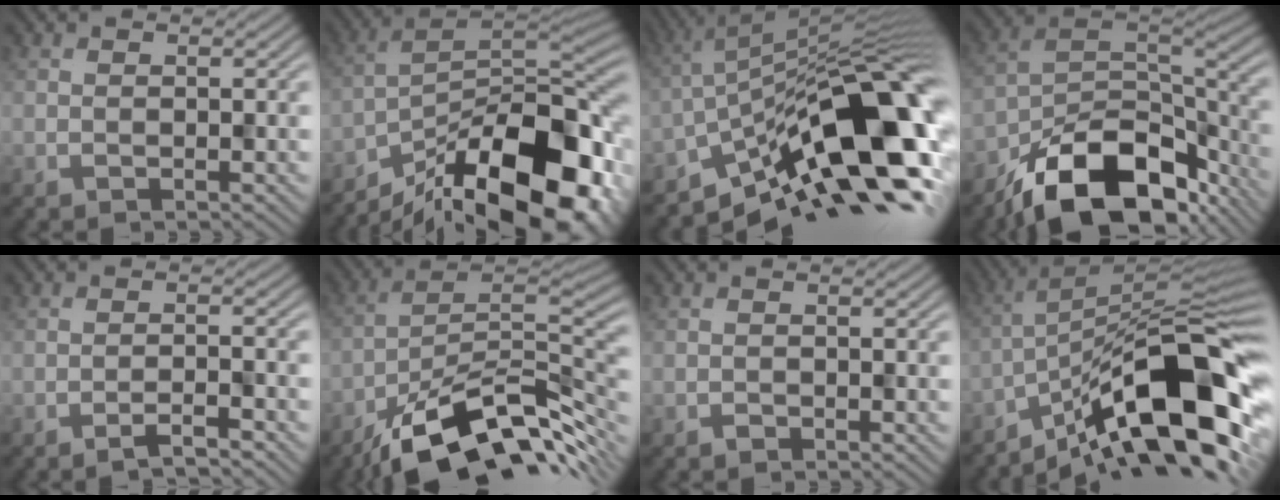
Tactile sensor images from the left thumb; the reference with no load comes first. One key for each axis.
{"total": 18.7, "fx": -11.6, "fy": 6.6, "fz": 13.0, "tx": -0.217, "ty": -0.021, "tz": -0.193}
{"total": 18.2, "fx": -7.8, "fy": 7.1, "fz": 14.8, "tx": -0.218, "ty": 0.013, "tz": -0.161}
{"total": 16.7, "fx": -11.1, "fy": 8.1, "fz": 9.5, "tx": -0.198, "ty": -0.038, "tz": -0.177}
{"total": 2.7, "fx": -2.1, "fy": 0.1, "fz": 1.7, "tx": -0.027, "ty": 0.008, "tz": -0.043}
{"total": 15.1, "fx": -10.1, "fy": 4.8, "fz": 10.1, "tx": -0.172, "ty": -0.004, "tz": -0.180}
{"total": 0.6, "fx": -0.5, "fy": 0.3, "fz": 0.2, "tx": -0.003, "ty": 0.000, "tz": -0.009}
{"total": 15.7, "fx": -8.6, "fy": 4.5, "fz": 12.4, "tx": -0.202, "ty": 0.005, "tz": -0.161}